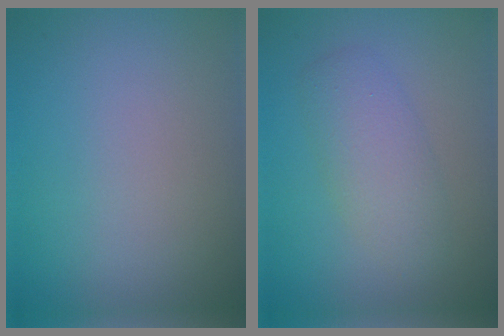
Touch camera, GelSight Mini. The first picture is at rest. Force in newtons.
{"total": 3.0, "press": 3.0, "slide": 0.1}